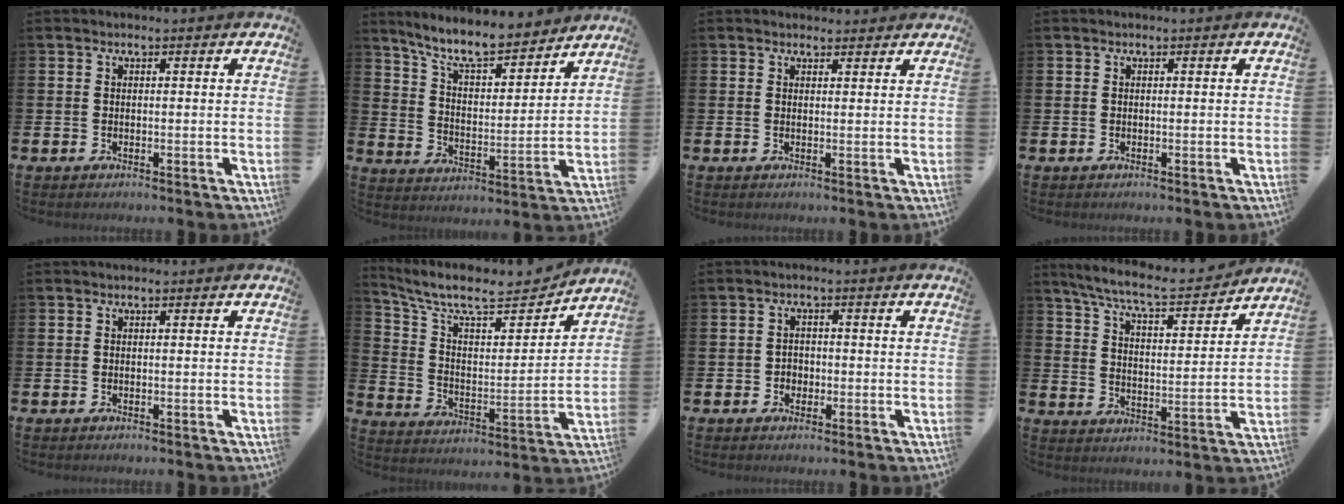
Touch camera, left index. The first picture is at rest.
{"total": 9.2, "force": [8.3, 2.0, 3.4], "torque": [-0.098, -0.054, 0.147]}
{"total": 1.0, "force": [0.9, 0.3, 0.2], "torque": [0.004, 0.001, 0.015]}
{"total": 0.0}
{"total": 0.0}
{"total": 9.8, "force": [8.6, 2.7, 3.8], "torque": [-0.109, -0.061, 0.146]}
{"total": 1.7, "force": [-0.5, 1.6, 0.3], "torque": [-0.006, 0.004, -0.015]}
{"total": 7.4, "force": [6.9, 0.7, 2.7], "torque": [-0.083, -0.047, 0.116]}